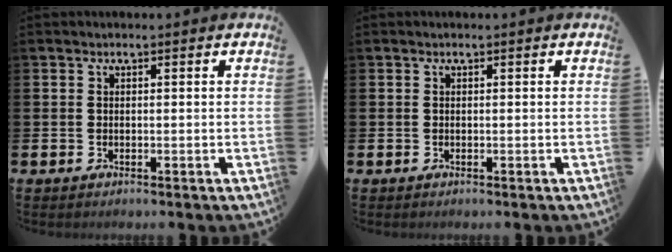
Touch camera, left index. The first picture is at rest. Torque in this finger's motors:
{"motor_torque": [0.00, 0.00, 0.00, 0.01]}